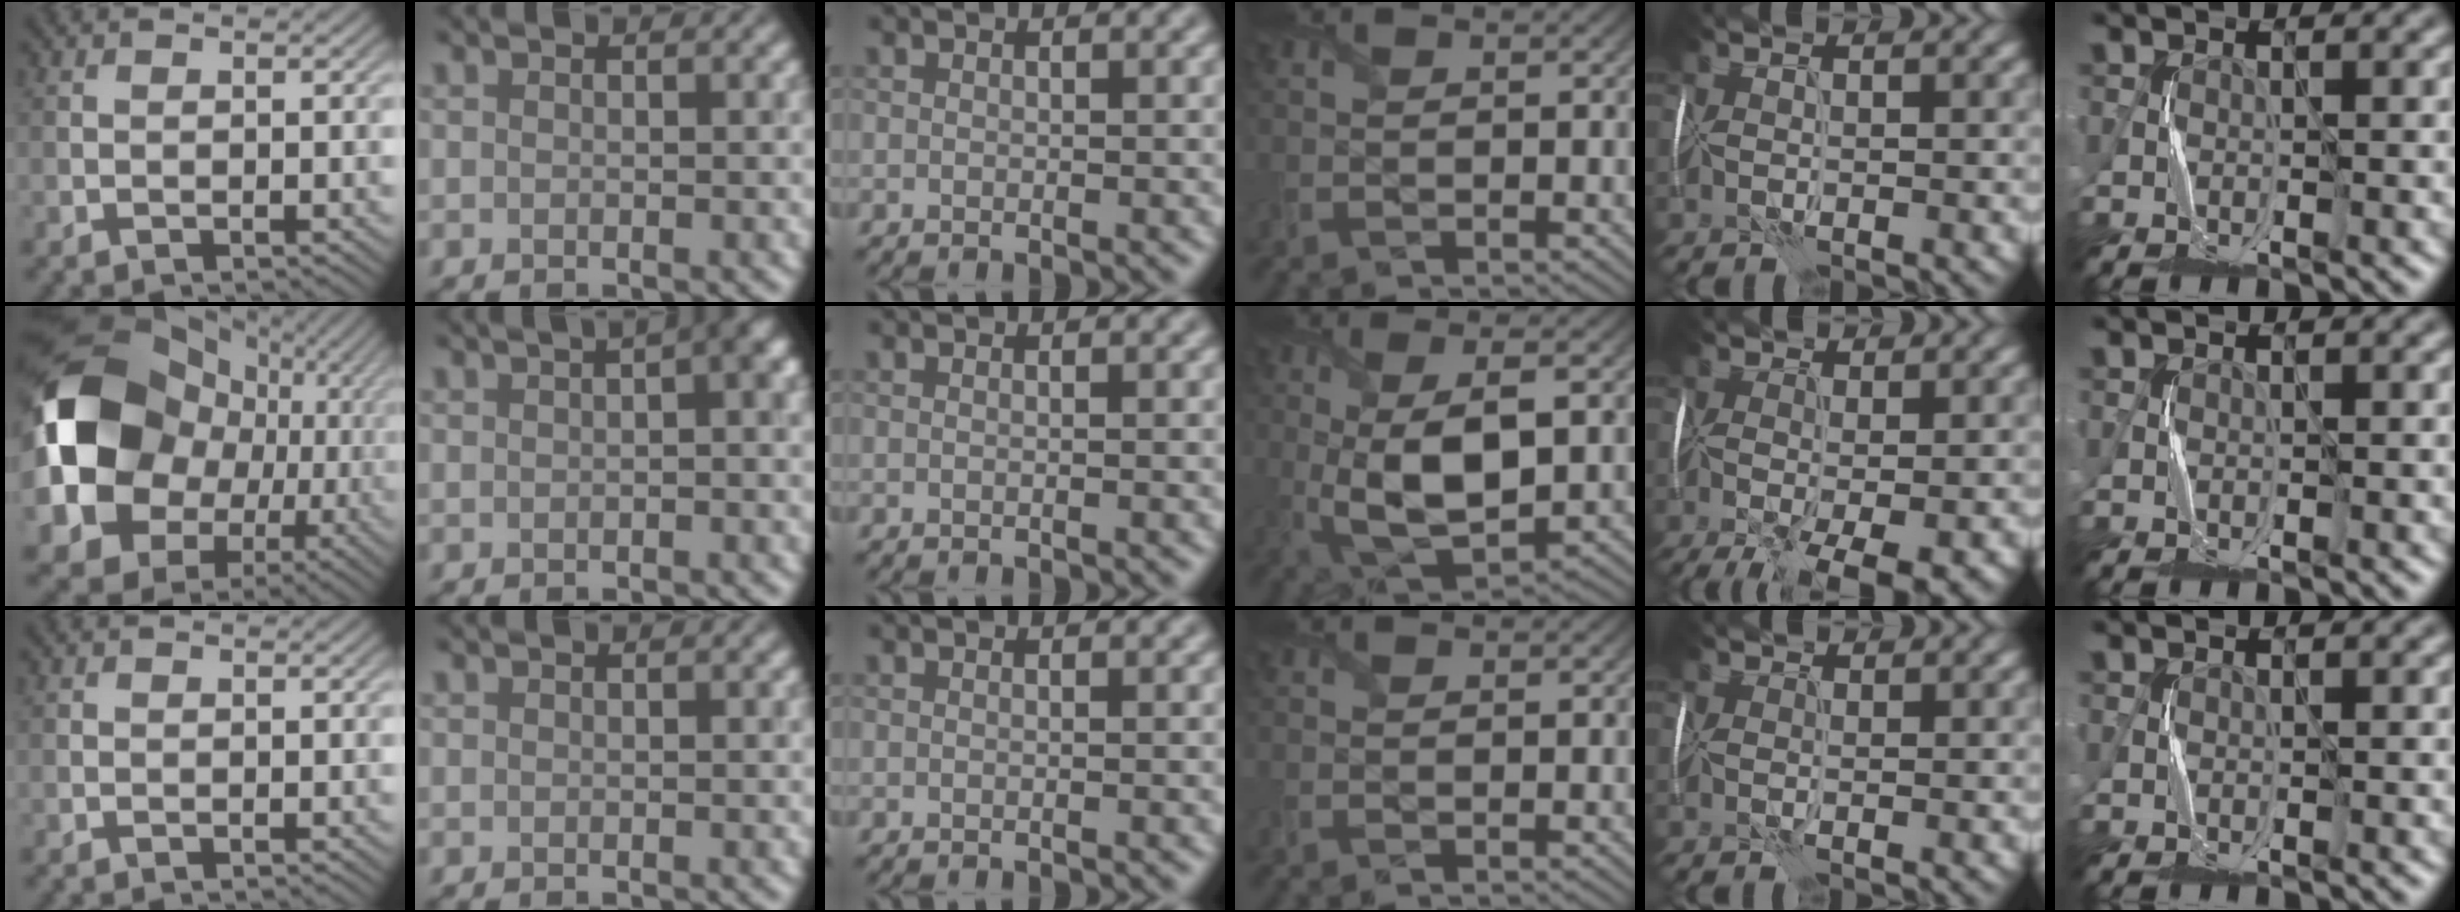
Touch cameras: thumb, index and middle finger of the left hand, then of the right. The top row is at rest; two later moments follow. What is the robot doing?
{"motion": "wrap", "object": "plastic wrap"}